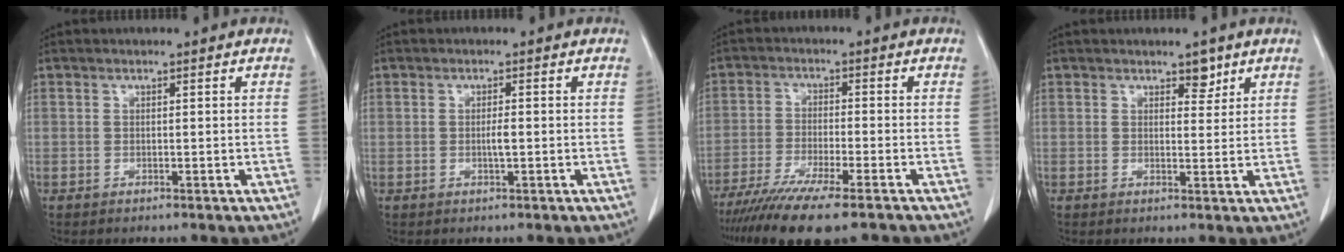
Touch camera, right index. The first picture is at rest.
{"total": 1.6, "force": [-0.2, 0.2, 1.5], "torque": [-0.031, 0.000, -0.004]}
{"total": 13.5, "force": [-10.5, 1.3, 8.4], "torque": [-0.144, -0.033, -0.170]}
{"total": 2.4, "force": [1.6, 1.2, 1.2], "torque": [-0.012, -0.004, 0.024]}